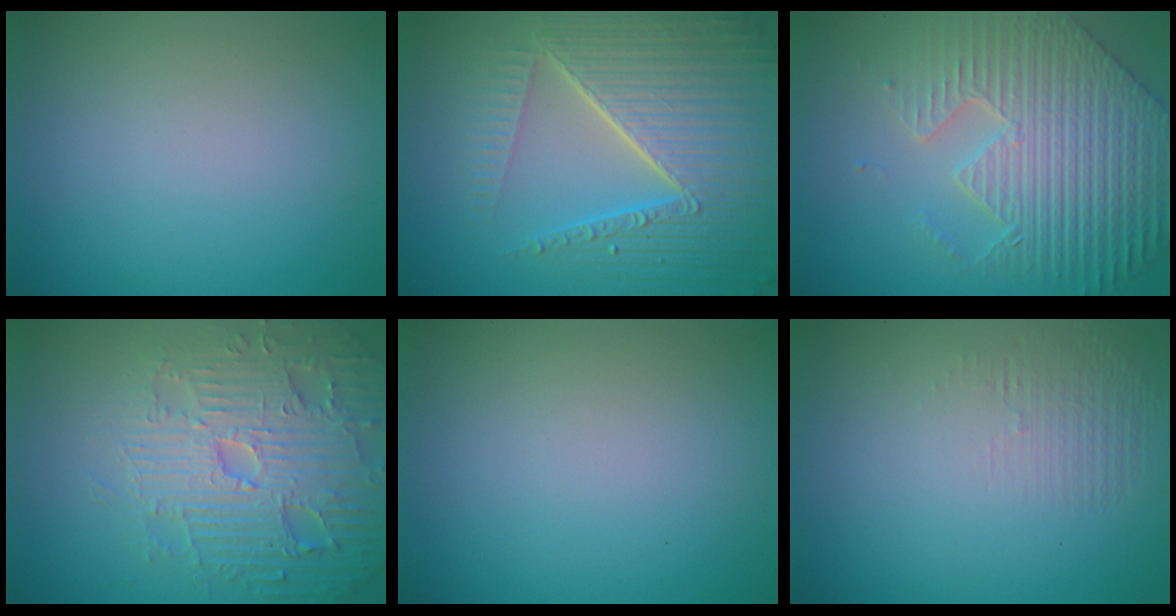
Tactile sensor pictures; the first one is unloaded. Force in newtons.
{"total": 8.6, "press": 6.0, "slide": 6.2}
{"total": 8.4, "press": 6.5, "slide": 5.3}
{"total": 6.0, "press": 5.9, "slide": 1.5}
{"total": 0.0}
{"total": 1.2, "press": 0.1, "slide": 1.2}